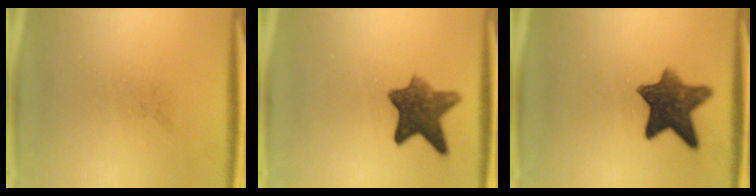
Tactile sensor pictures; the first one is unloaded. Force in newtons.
{"total": 8.8}
{"total": 10.2}